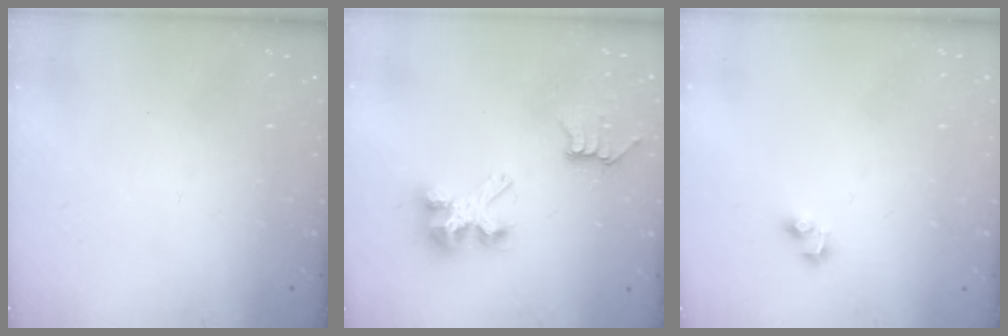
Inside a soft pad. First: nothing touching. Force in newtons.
{"total": 6.6, "press": 6.6, "slide": 0.1}
{"total": 2.6, "press": 2.4, "slide": 1.2}